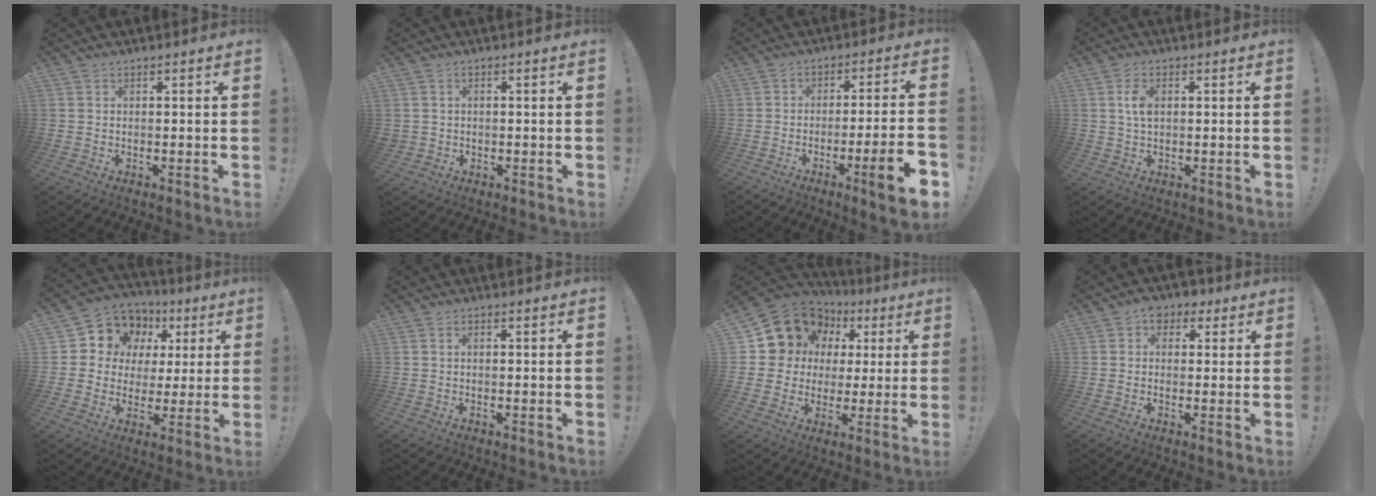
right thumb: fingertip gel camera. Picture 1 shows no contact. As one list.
[{"total": 1.6, "force": [0.3, 1.5, 0.5], "torque": [-0.014, 0.005, 0.007]}, {"total": 11.6, "force": [-5.1, 0.8, 10.4], "torque": [-0.153, 0.013, -0.074]}, {"total": 4.3, "force": [0.9, 2.4, 3.4], "torque": [-0.067, 0.000, 0.012]}, {"total": 10.0, "force": [4.3, 8.7, 2.6], "torque": [-0.048, -0.033, 0.091]}, {"total": 0.9, "force": [0.4, 0.5, 0.7], "torque": [-0.023, 0.006, 0.008]}, {"total": 13.7, "force": [6.7, 11.3, 4.1], "torque": [-0.066, -0.043, 0.144]}, {"total": 4.8, "force": [1.5, 4.1, 2.1], "torque": [-0.018, 0.001, 0.024]}]